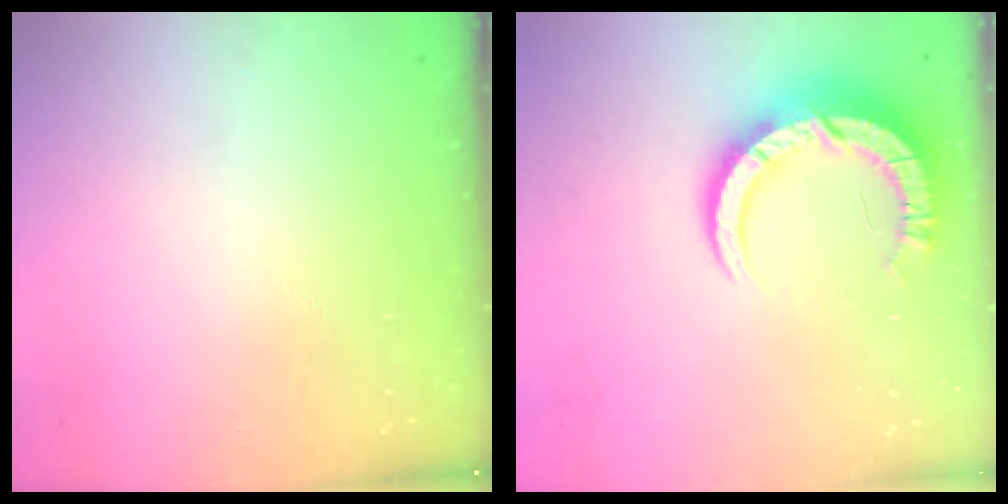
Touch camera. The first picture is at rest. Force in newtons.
{"total": 10.0, "press": 10.0, "slide": 1.1}